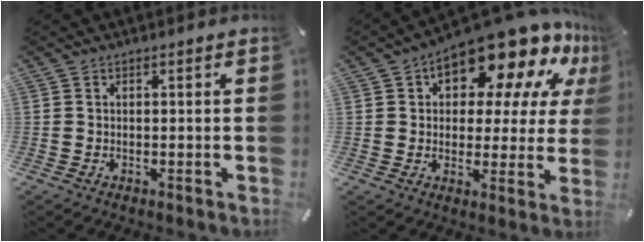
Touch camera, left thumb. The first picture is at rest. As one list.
[{"total": 17.4, "force": [11.5, 8.0, 10.3], "torque": [-0.158, -0.084, 0.195]}]